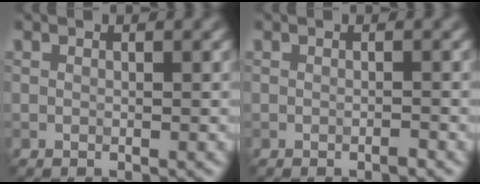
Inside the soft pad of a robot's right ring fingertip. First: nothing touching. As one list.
[{"total": 1.1, "force": [-1.0, -0.3, 0.0], "torque": [-0.009, -0.006, -0.007]}]